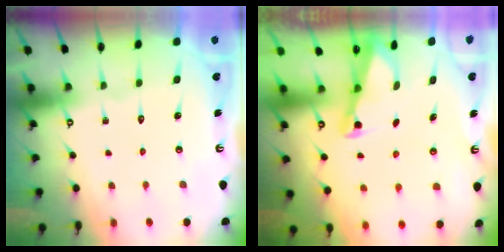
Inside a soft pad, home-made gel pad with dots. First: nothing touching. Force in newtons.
{"total": 1.9, "press": 1.9, "slide": 0.4}